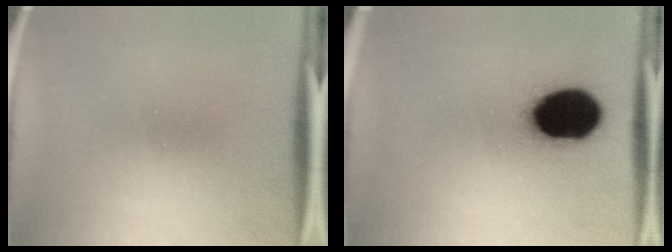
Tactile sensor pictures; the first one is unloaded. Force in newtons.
{"total": 20.1}